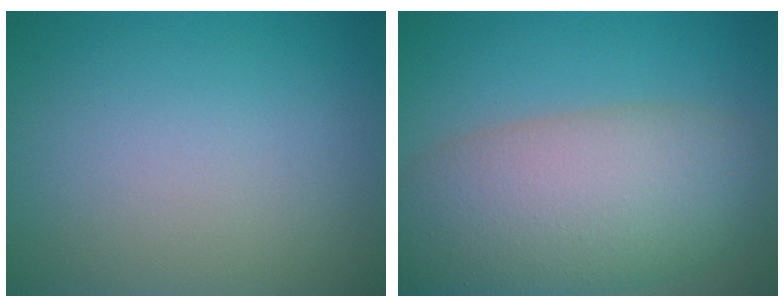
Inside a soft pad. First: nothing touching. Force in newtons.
{"total": 10.6, "press": 10.6, "slide": 0.7}